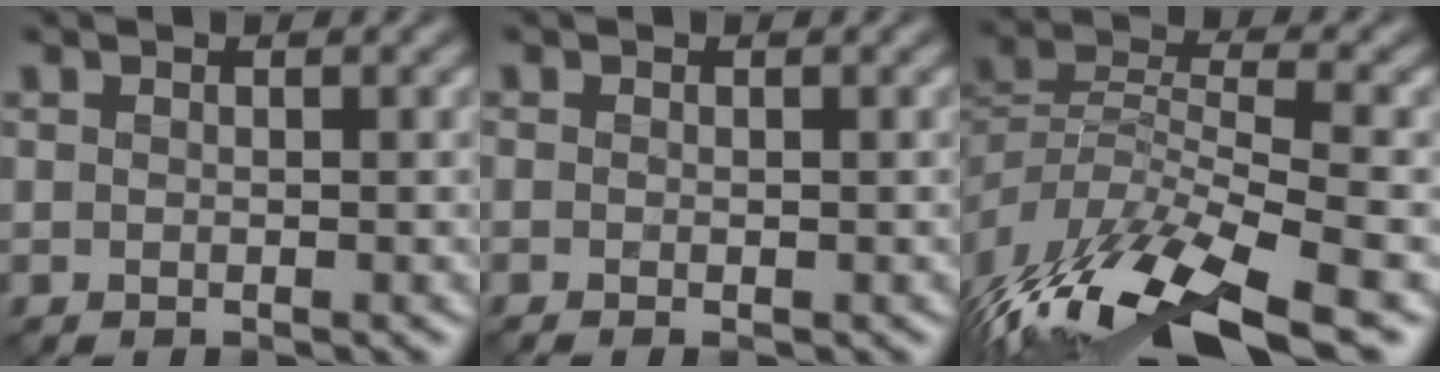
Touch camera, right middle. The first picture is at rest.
{"total": 1.0, "force": [-0.4, 0.4, 0.9], "torque": [-0.018, -0.007, -0.006]}
{"total": 12.7, "force": [-6.9, 4.7, 9.5], "torque": [-0.193, -0.003, -0.123]}